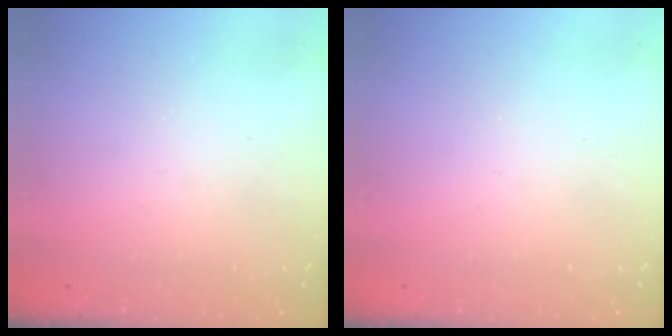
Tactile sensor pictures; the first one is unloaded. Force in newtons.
{"total": 0.0}